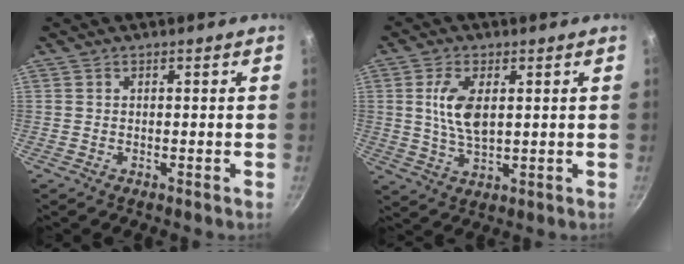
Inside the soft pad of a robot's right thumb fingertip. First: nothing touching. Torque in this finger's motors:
{"motor_torque": [0.65, 0.41, 1.18, 0.17, 0.09]}